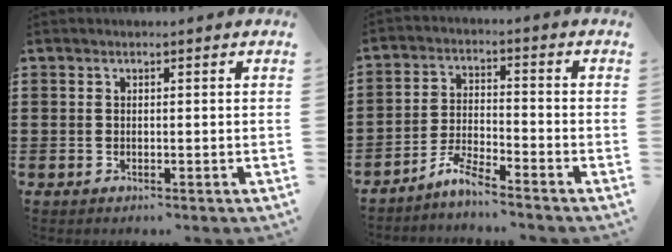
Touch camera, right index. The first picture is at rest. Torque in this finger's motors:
{"motor_torque": [0.62, -0.09, 0.07, -0.01]}